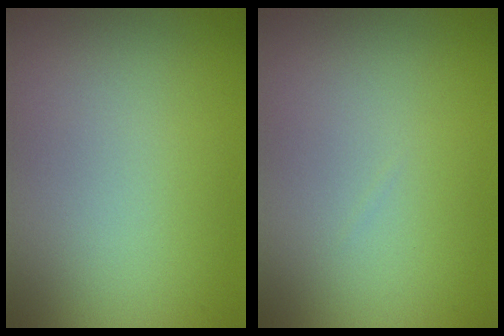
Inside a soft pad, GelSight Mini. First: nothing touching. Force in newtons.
{"total": 0.0}